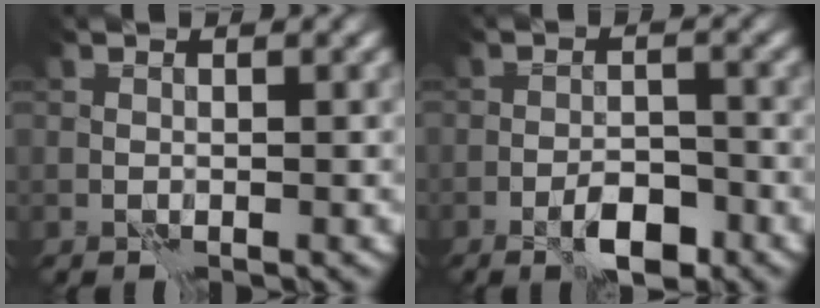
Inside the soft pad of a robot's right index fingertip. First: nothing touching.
{"total": 3.5, "force": [-2.2, 1.2, 2.5], "torque": [-0.033, 0.003, -0.036]}